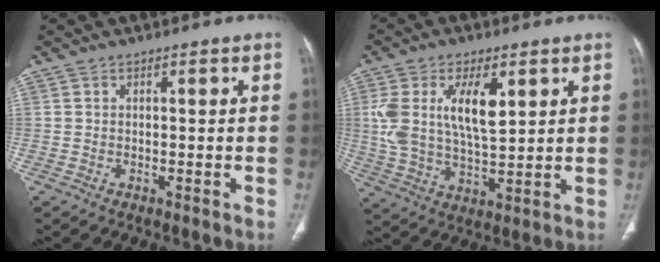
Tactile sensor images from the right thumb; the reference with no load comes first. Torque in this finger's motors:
{"motor_torque": [0.72, 0.83, 1.01, 0.50, 0.18]}